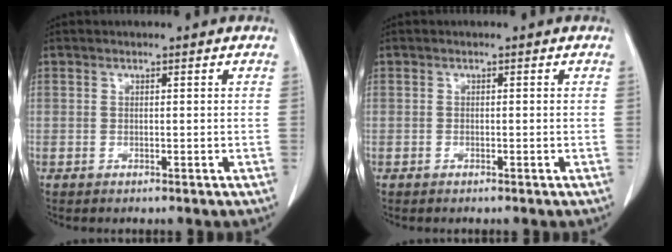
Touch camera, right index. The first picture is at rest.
{"total": 0.0}